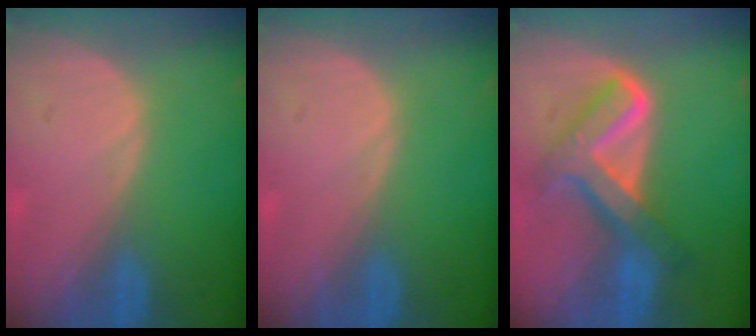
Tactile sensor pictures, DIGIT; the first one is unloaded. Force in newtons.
{"total": 0.0}
{"total": 8.1, "press": 8.1, "slide": 0.8}